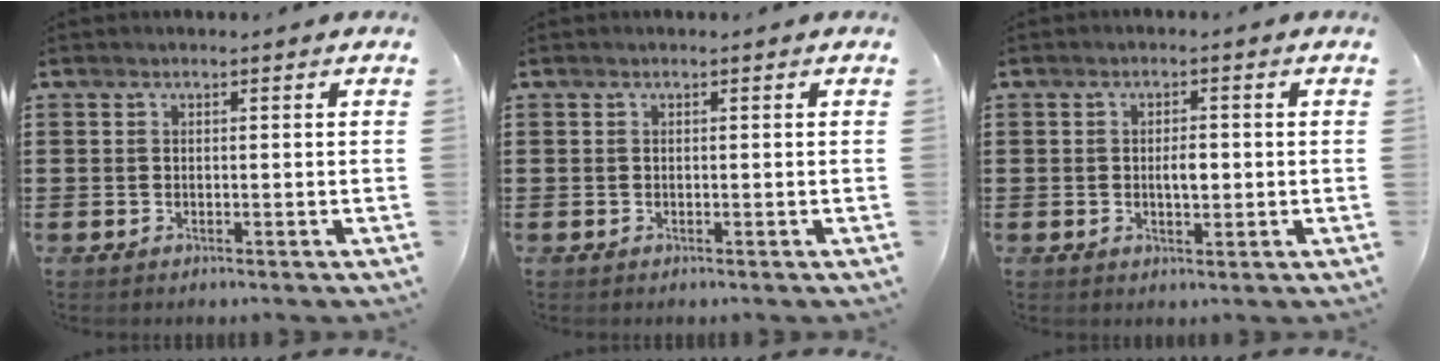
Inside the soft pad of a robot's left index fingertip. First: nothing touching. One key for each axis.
{"total": 0.0}
{"total": 2.7, "fx": -0.1, "fy": 1.1, "fz": 2.5, "tx": -0.039, "ty": -0.002, "tz": -0.006}